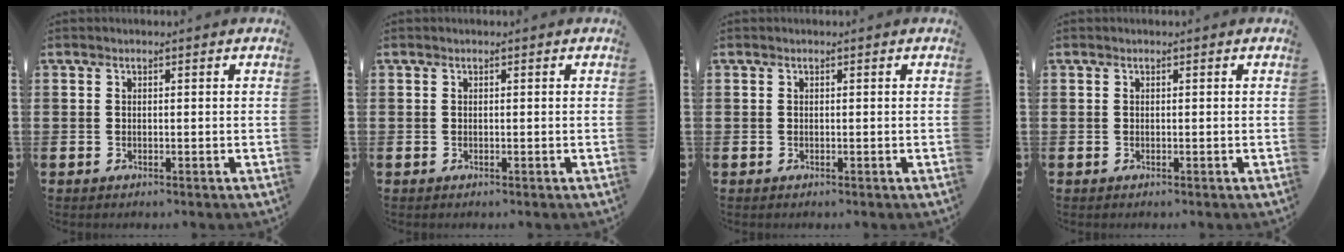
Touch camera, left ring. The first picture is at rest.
{"total": 0.0}
{"total": 0.0}
{"total": 0.0}